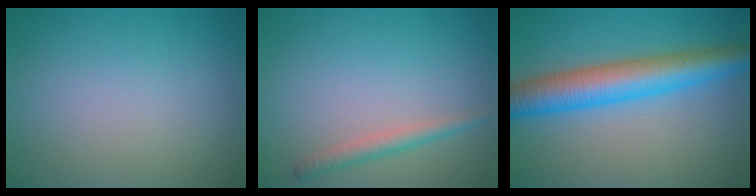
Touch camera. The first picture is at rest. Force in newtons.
{"total": 1.8, "press": 1.8, "slide": 0.1}
{"total": 7.1, "press": 7.1, "slide": 0.0}